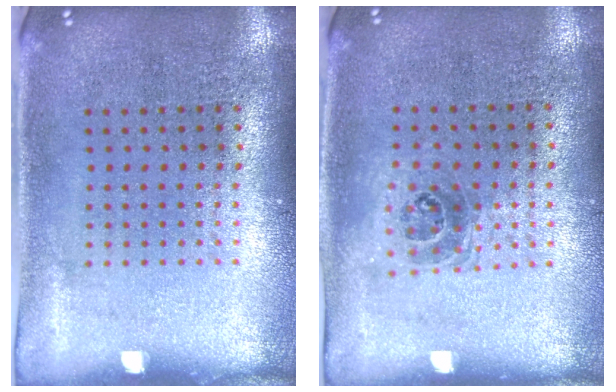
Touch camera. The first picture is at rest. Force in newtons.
{"total": 1.0, "press": 0.9, "slide": 0.4}